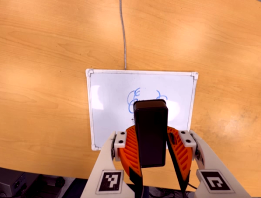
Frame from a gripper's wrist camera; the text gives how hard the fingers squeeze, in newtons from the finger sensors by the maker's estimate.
{"total": 7.4, "left": 8.2, "right": 6.6}